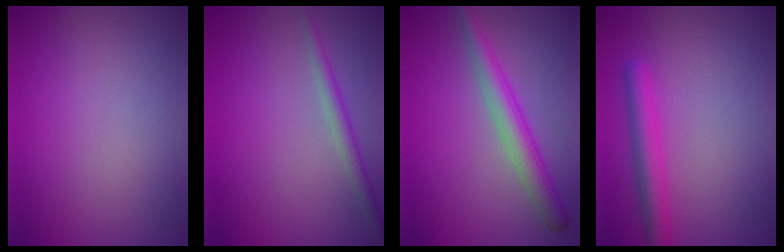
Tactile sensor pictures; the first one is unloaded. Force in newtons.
{"total": 1.8, "press": 1.8, "slide": 0.1}
{"total": 3.8, "press": 3.8, "slide": 0.3}
{"total": 3.2, "press": 3.2, "slide": 0.2}